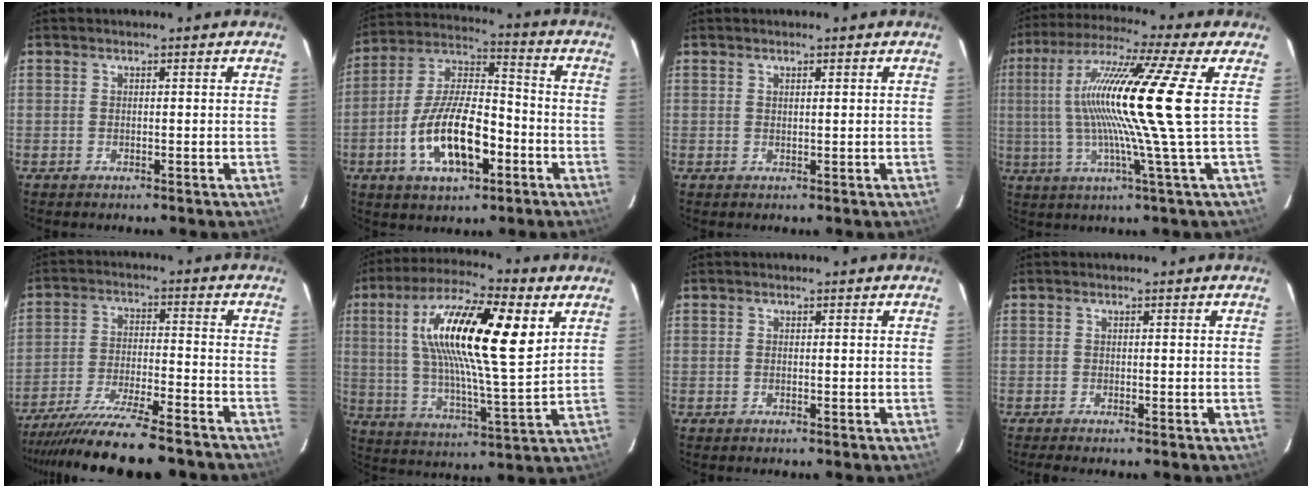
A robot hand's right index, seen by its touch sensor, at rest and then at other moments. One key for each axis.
{"total": 16.1, "fx": -5.8, "fy": 6.7, "fz": 13.5, "tx": -0.265, "ty": 0.003, "tz": -0.099}
{"total": 0.7, "fx": 0.5, "fy": 0.1, "fz": 0.4, "tx": -0.007, "ty": 0.002, "tz": 0.010}
{"total": 17.5, "fx": 0.9, "fy": -2.8, "fz": 17.2, "tx": -0.311, "ty": -0.002, "tz": 0.008}
{"total": 20.8, "fx": -18.3, "fy": 2.0, "fz": 9.7, "tx": -0.192, "ty": -0.052, "tz": -0.286}
{"total": 21.9, "fx": 7.5, "fy": 5.2, "fz": 19.9, "tx": -0.352, "ty": 0.019, "tz": 0.122}
{"total": 0.0}
{"total": 1.3, "fx": -1.1, "fy": -0.1, "fz": 0.7, "tx": -0.016, "ty": -0.004, "tz": -0.018}